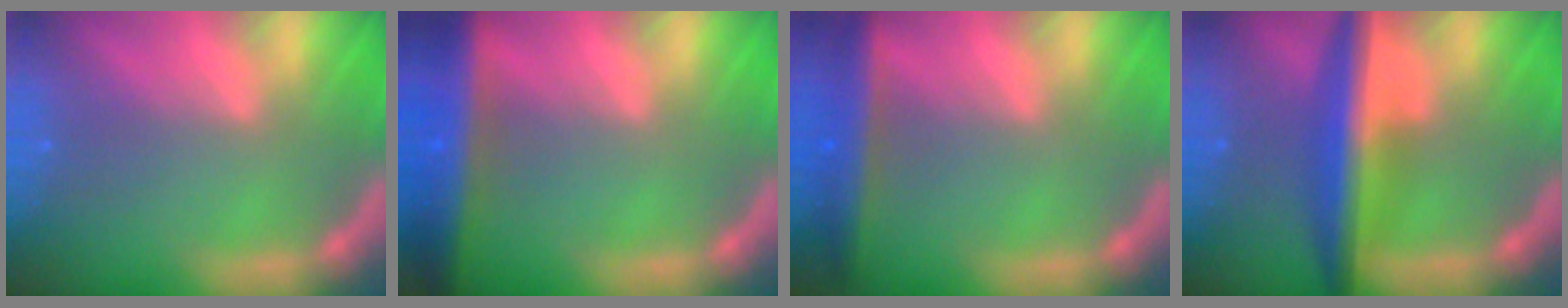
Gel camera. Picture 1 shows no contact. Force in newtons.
{"total": 7.5}
{"total": 4.5}
{"total": 7.1}